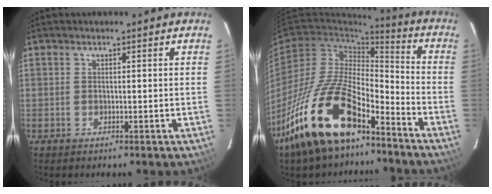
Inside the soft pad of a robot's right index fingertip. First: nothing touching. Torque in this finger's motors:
{"motor_torque": [1.78, -0.36, 1.05, 0.21]}